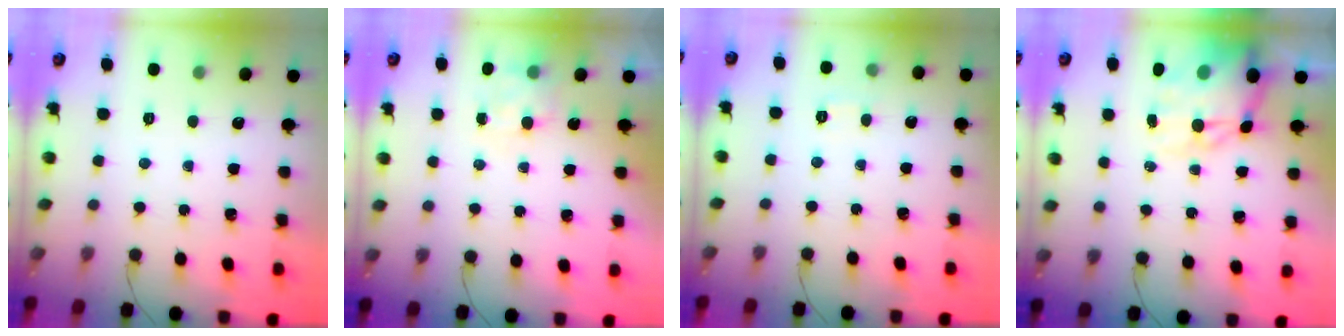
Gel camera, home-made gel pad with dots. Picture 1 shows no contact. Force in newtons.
{"total": 7.1, "press": 7.0, "slide": 1.2}
{"total": 5.2, "press": 5.0, "slide": 1.3}
{"total": 12.7, "press": 12.2, "slide": 3.3}